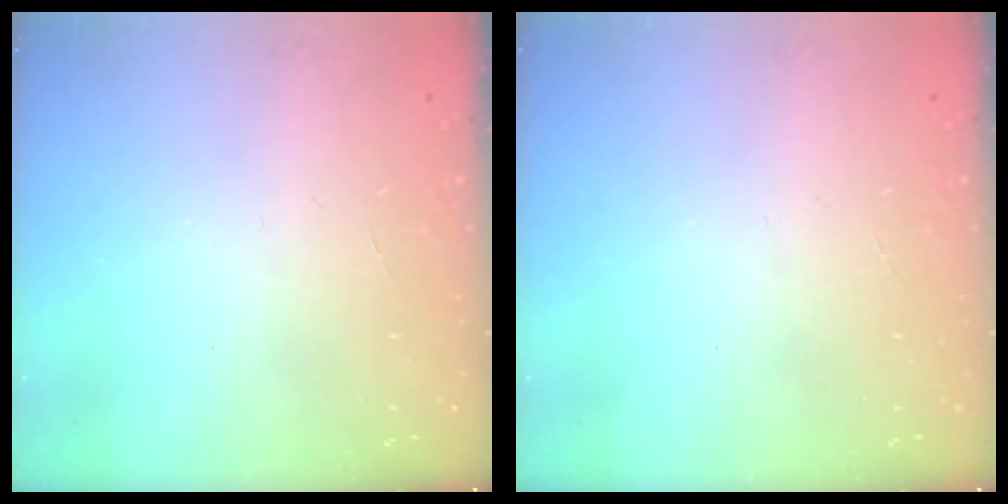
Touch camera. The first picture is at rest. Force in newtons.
{"total": 0.0}